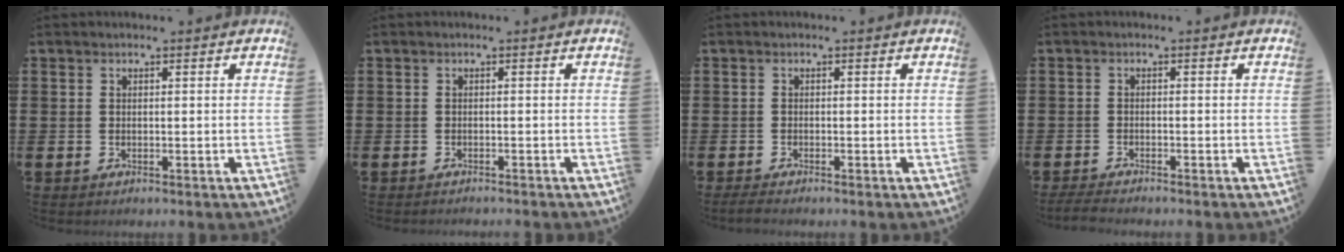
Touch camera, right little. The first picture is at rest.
{"total": 0.5, "force": [-0.5, -0.1, 0.0], "torque": [0.001, -0.001, -0.011]}
{"total": 0.9, "force": [-0.7, 0.1, 0.6], "torque": [-0.010, -0.001, -0.014]}
{"total": 1.5, "force": [-1.3, 0.1, 0.7], "torque": [-0.013, 0.001, -0.026]}